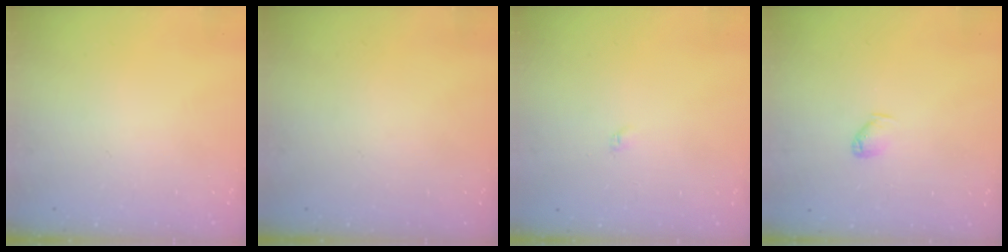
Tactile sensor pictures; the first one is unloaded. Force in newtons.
{"total": 0.0}
{"total": 2.1, "press": 2.0, "slide": 0.3}
{"total": 3.9, "press": 3.8, "slide": 0.5}